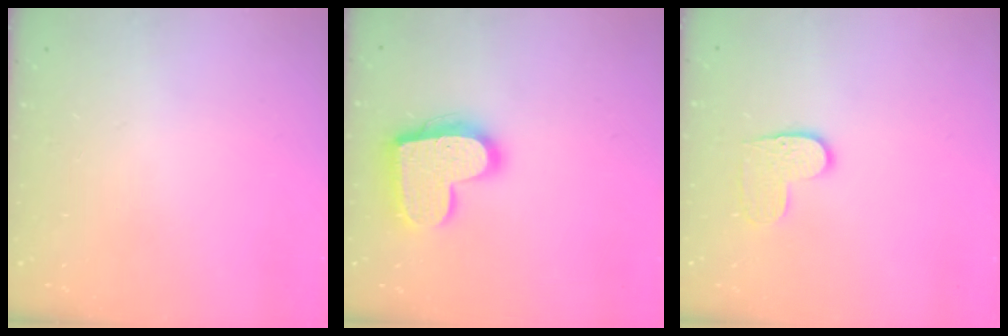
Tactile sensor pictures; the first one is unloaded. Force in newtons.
{"total": 17.6, "press": 17.5, "slide": 1.3}
{"total": 6.1, "press": 6.1, "slide": 0.4}